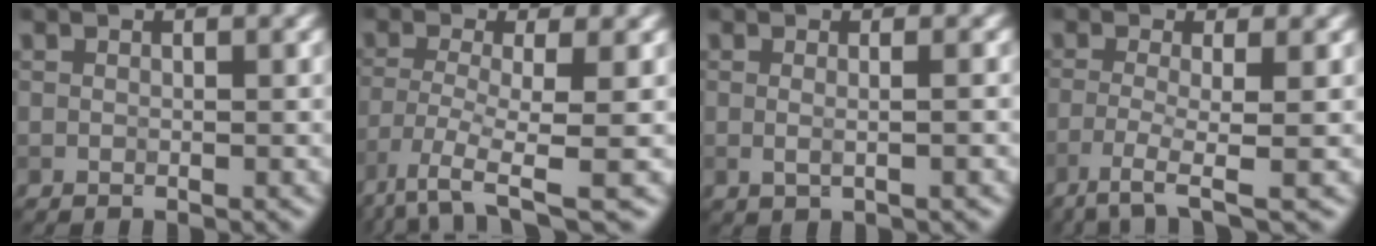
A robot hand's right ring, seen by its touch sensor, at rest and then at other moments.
{"total": 6.0, "force": [-3.6, 1.1, 4.7], "torque": [-0.095, -0.012, -0.077]}
{"total": 2.4, "force": [0.4, 1.1, 2.1], "torque": [-0.018, -0.004, -0.007]}
{"total": 3.8, "force": [-1.9, 0.6, 3.2], "torque": [-0.059, -0.005, -0.049]}